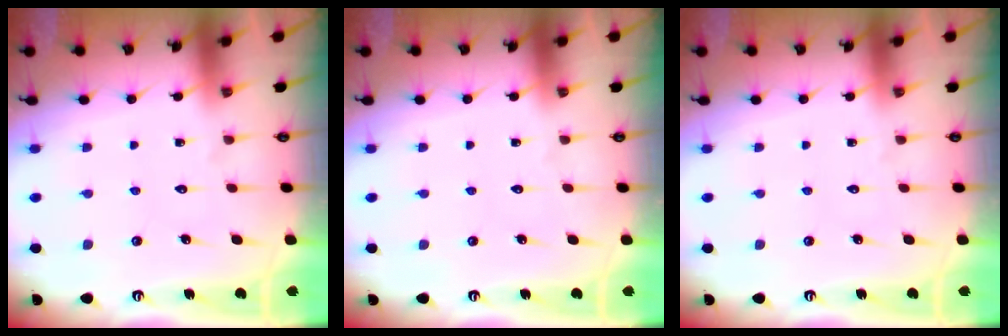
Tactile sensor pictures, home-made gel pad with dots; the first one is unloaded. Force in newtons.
{"total": 0.0}
{"total": 0.0}